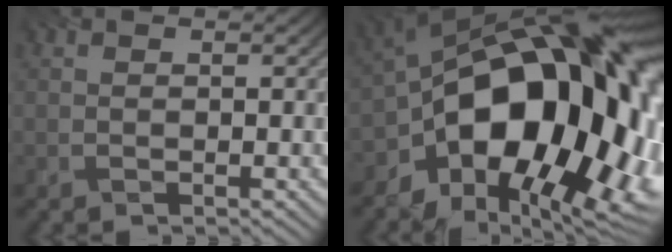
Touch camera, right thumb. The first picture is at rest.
{"total": 20.5, "force": [-3.9, 12.5, 15.8], "torque": [-0.264, -0.016, -0.060]}